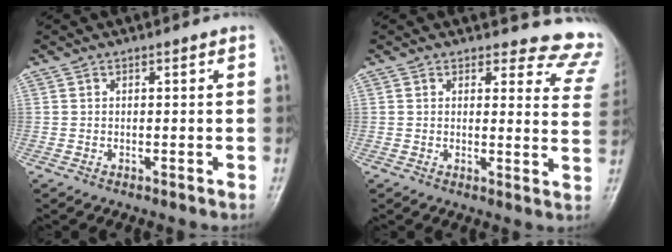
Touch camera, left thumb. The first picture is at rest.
{"total": 11.5, "force": [11.0, 3.1, 0.1], "torque": [0.055, -0.104, 0.084]}